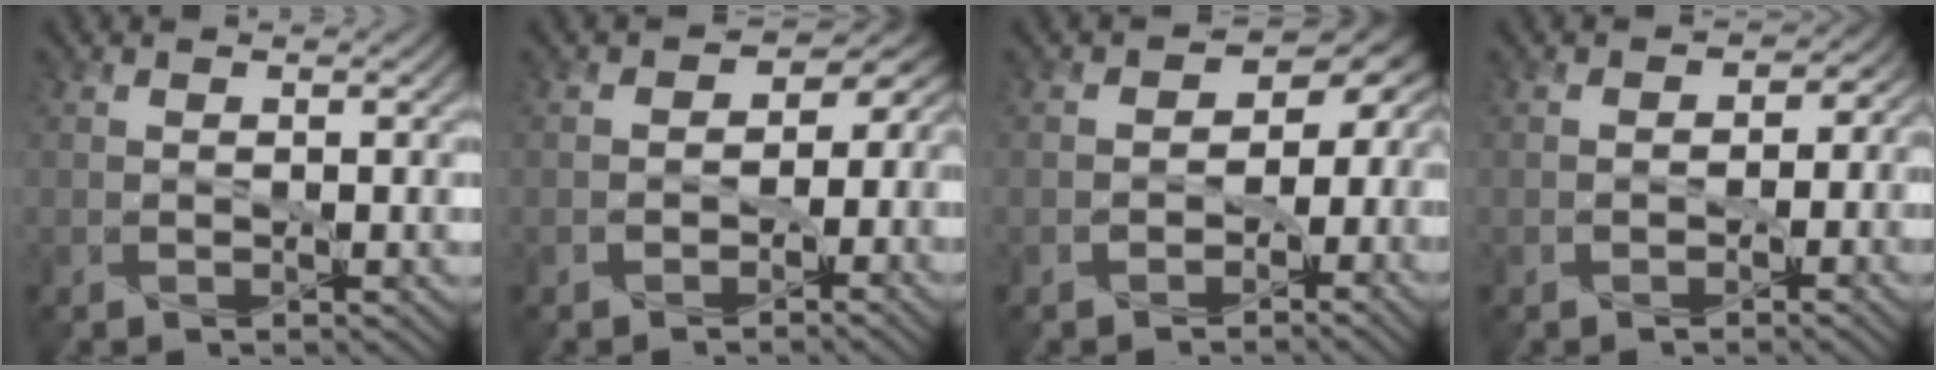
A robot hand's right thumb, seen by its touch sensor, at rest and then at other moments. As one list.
[{"total": 4.3, "force": [-1.1, 3.7, 1.9], "torque": [-0.002, 0.002, -0.027]}, {"total": 7.7, "force": [-1.7, 6.3, 4.0], "torque": [-0.020, 0.006, -0.049]}, {"total": 2.4, "force": [-0.7, 2.1, 0.7], "torque": [0.004, 0.003, -0.013]}]